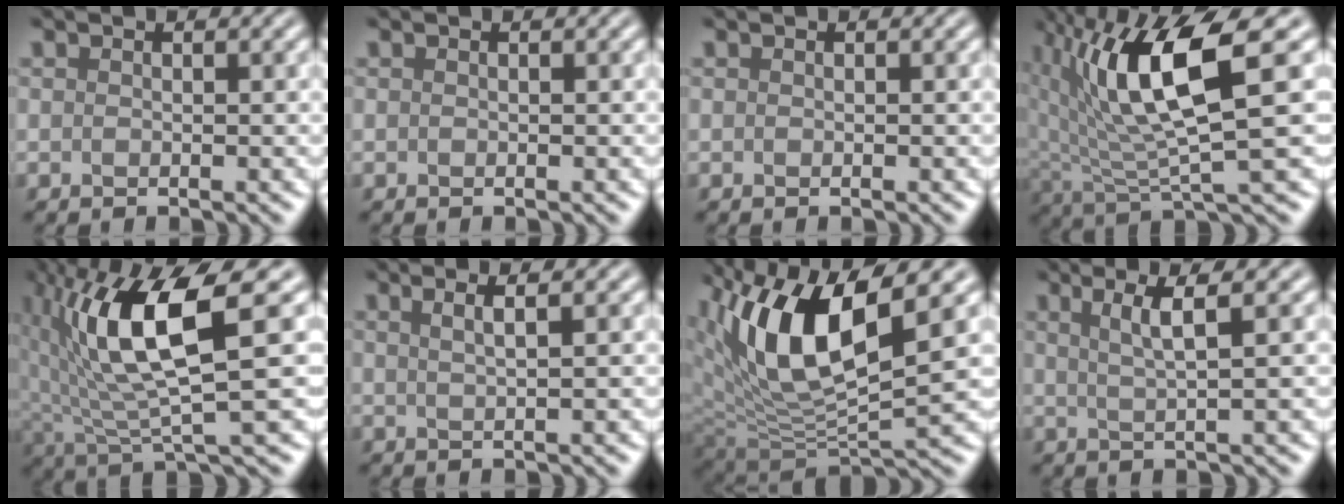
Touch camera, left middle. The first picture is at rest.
{"total": 0.0}
{"total": 0.0}
{"total": 9.0, "force": [2.4, 2.5, 8.3], "torque": [-0.157, -0.006, 0.052]}
{"total": 8.9, "force": [1.7, 2.3, 8.4], "torque": [-0.160, -0.005, 0.043]}
{"total": 3.0, "force": [1.5, 1.2, 2.4], "torque": [-0.014, 0.012, -0.006]}
{"total": 10.4, "force": [3.4, 4.2, 8.9], "torque": [-0.171, -0.011, 0.071]}
{"total": 3.2, "force": [1.2, 0.3, 3.0], "torque": [-0.047, 0.000, 0.028]}